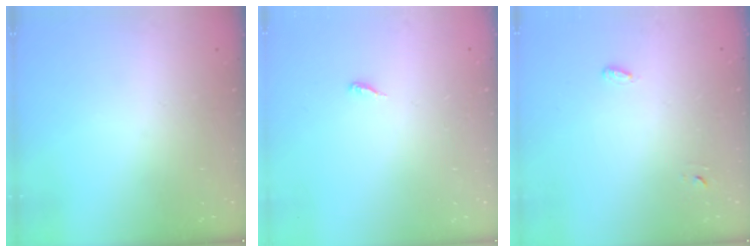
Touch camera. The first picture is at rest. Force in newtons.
{"total": 3.2, "press": 3.2, "slide": 0.2}
{"total": 2.8, "press": 2.7, "slide": 0.6}